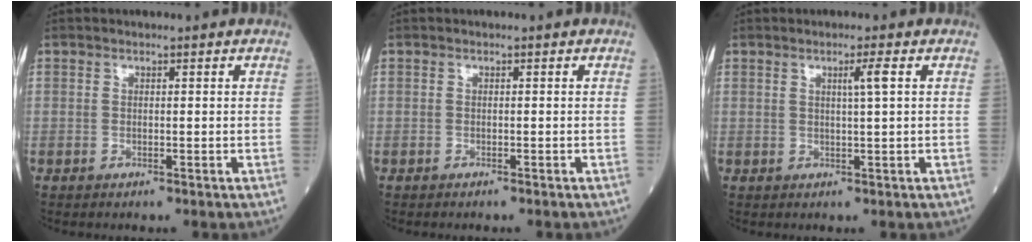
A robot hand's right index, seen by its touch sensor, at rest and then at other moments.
{"total": 0.9, "force": [-0.7, 0.0, 0.4], "torque": [-0.007, -0.001, -0.009]}
{"total": 2.2, "force": [0.7, -0.6, 2.0], "torque": [-0.035, -0.003, 0.013]}